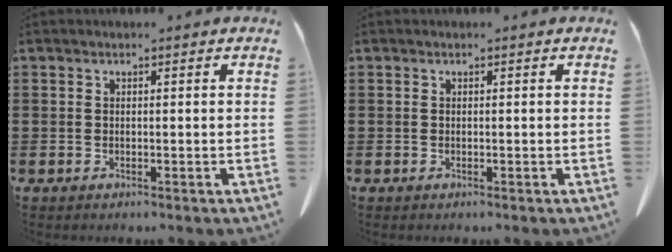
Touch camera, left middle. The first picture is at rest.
{"total": 0.0}